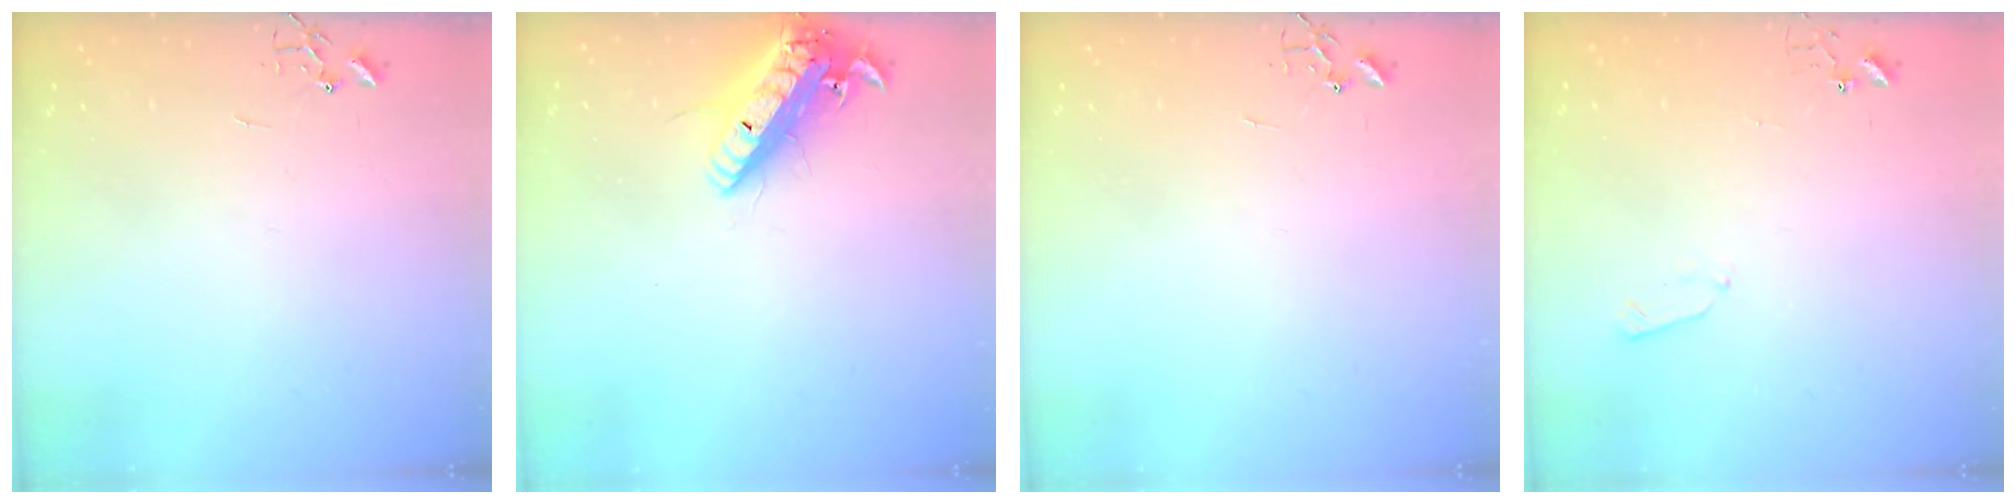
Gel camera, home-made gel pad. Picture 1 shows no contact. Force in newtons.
{"total": 17.1, "press": 16.8, "slide": 3.3}
{"total": 0.0}
{"total": 3.7, "press": 3.6, "slide": 0.5}